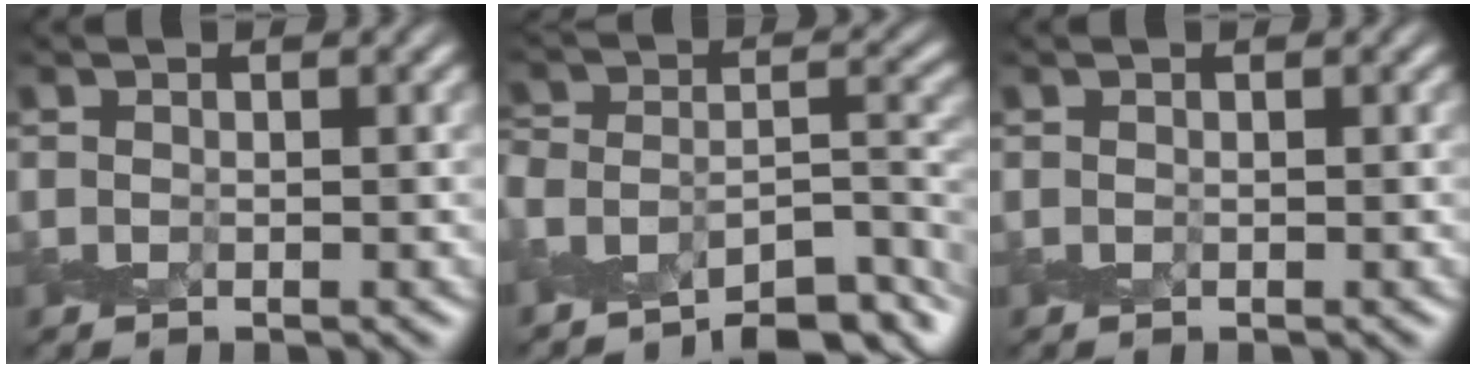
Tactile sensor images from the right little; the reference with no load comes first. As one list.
[{"total": 7.2, "force": [-6.1, 1.8, 3.2], "torque": [-0.045, -0.009, -0.109]}, {"total": 0.0}]